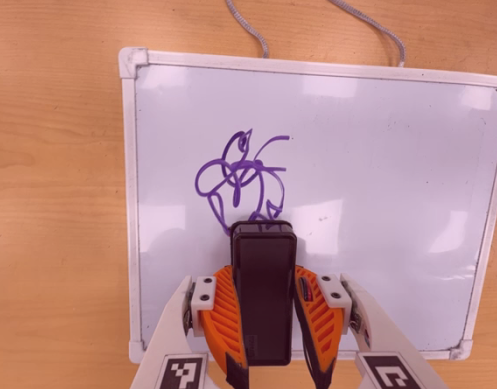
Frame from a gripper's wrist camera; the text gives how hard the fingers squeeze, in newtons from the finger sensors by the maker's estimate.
{"total": 8.7, "left": 6.8, "right": 10.6}